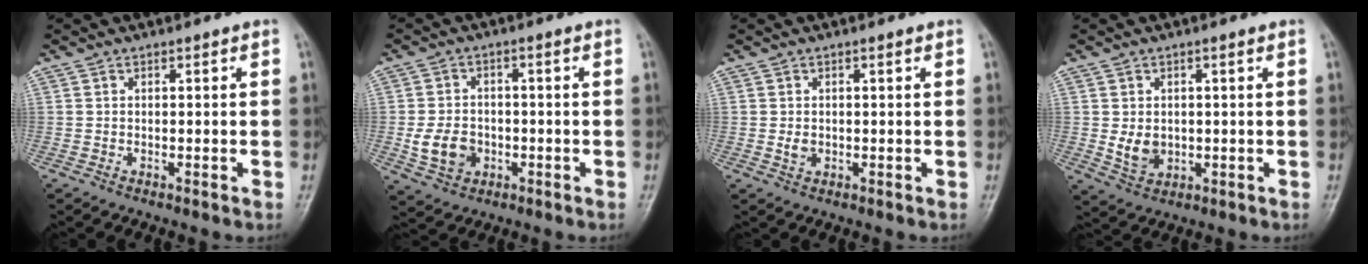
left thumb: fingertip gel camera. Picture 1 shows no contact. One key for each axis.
{"total": 6.9, "fx": -1.5, "fy": 5.5, "fz": 3.8, "tx": -0.054, "ty": 0.009, "tz": -0.021}
{"total": 2.0, "fx": 0.3, "fy": 1.3, "fz": 1.5, "tx": -0.018, "ty": -0.002, "tz": 0.010}
{"total": 4.4, "fx": 0.2, "fy": 3.4, "fz": 2.8, "tx": -0.032, "ty": -0.009, "tz": 0.015}